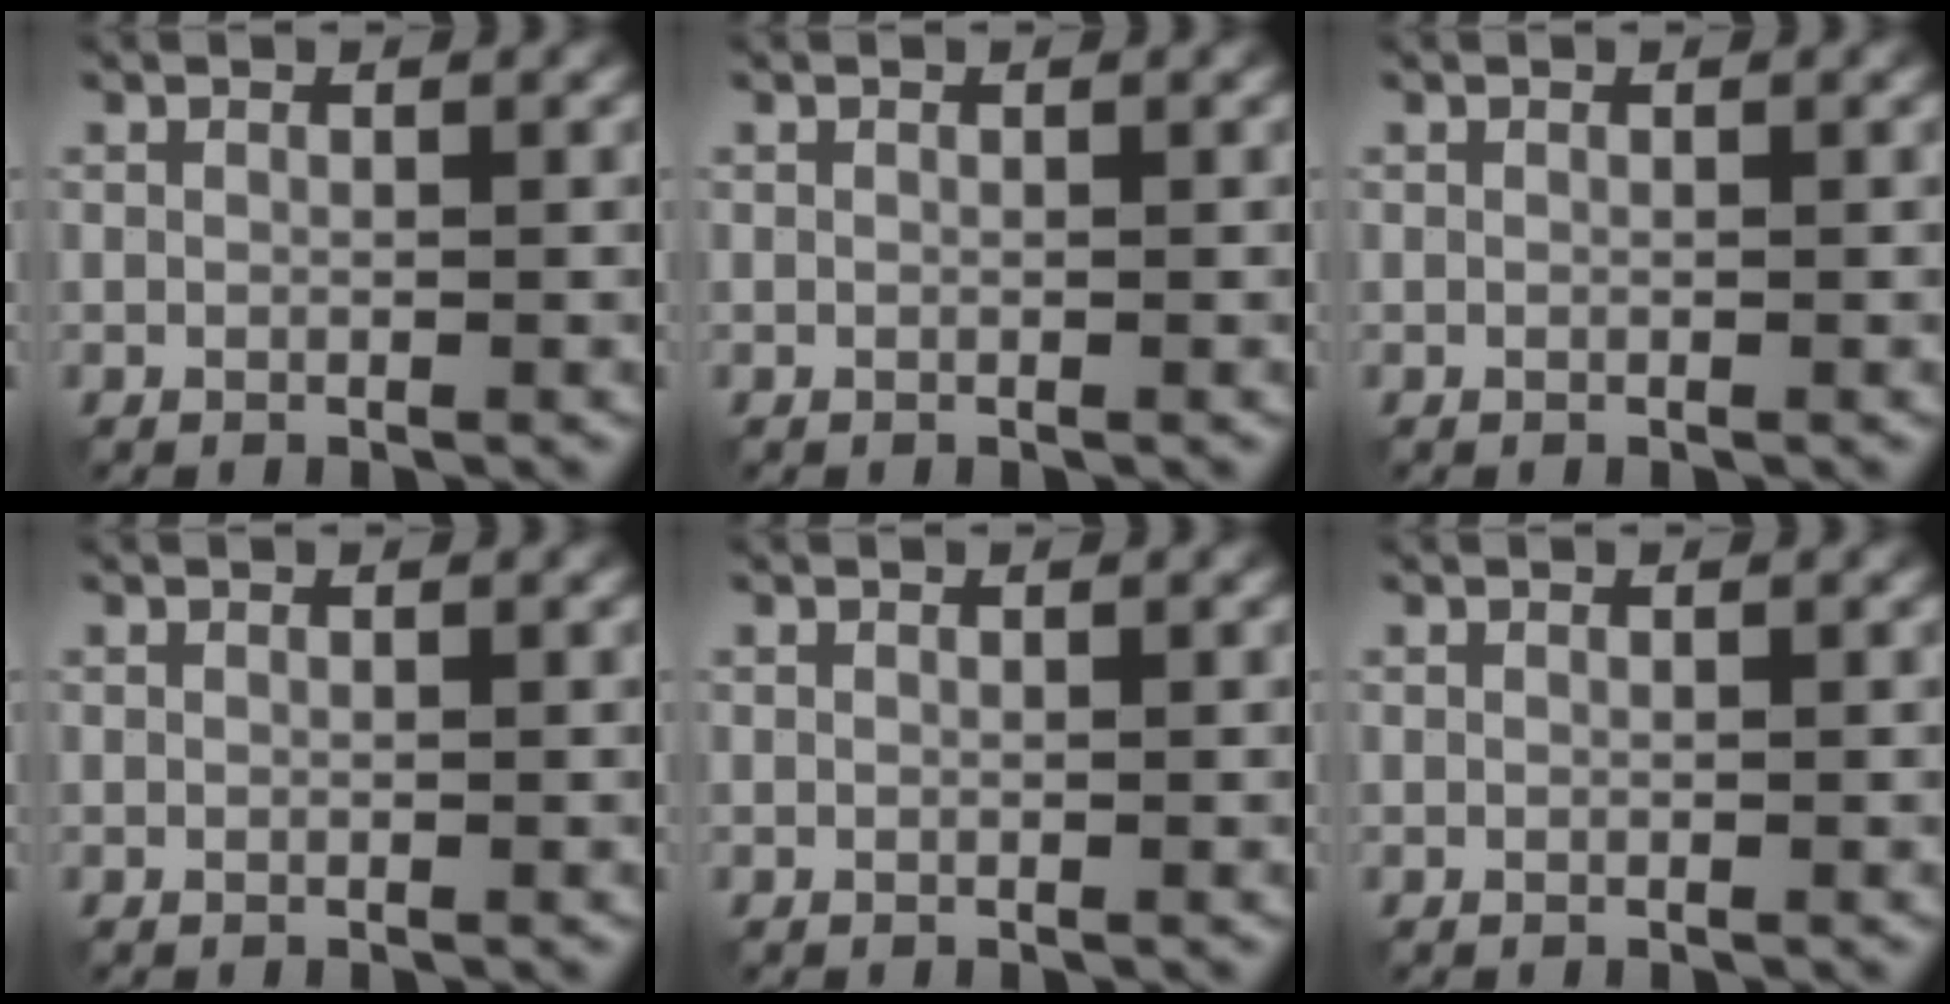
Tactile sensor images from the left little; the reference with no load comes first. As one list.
[{"total": 0.0}, {"total": 0.0}, {"total": 0.0}, {"total": 0.0}, {"total": 0.0}]